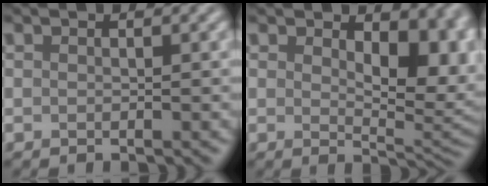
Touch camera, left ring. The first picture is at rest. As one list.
[{"total": 6.9, "force": [1.5, 3.8, 5.6], "torque": [-0.082, -0.013, 0.030]}]